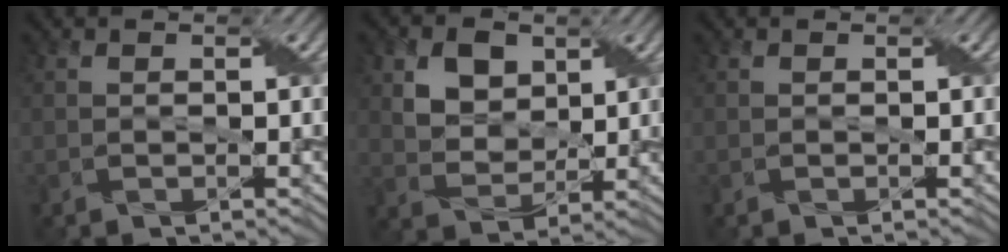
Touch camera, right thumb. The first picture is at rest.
{"total": 6.6, "force": [2.9, 4.8, 3.5], "torque": [-0.092, -0.012, 0.049]}
{"total": 0.0}